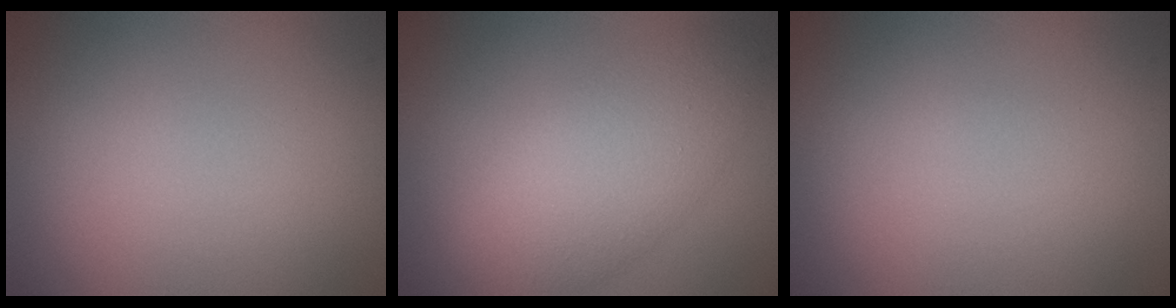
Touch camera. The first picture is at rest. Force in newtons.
{"total": 6.0, "press": 6.0, "slide": 0.1}
{"total": 0.0}